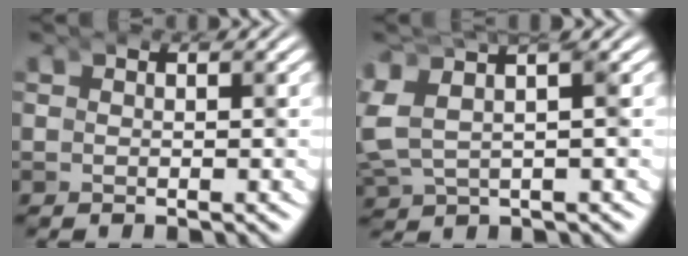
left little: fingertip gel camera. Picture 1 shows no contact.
{"total": 6.9, "force": [-0.2, 5.3, 4.4], "torque": [-0.113, -0.002, -0.007]}